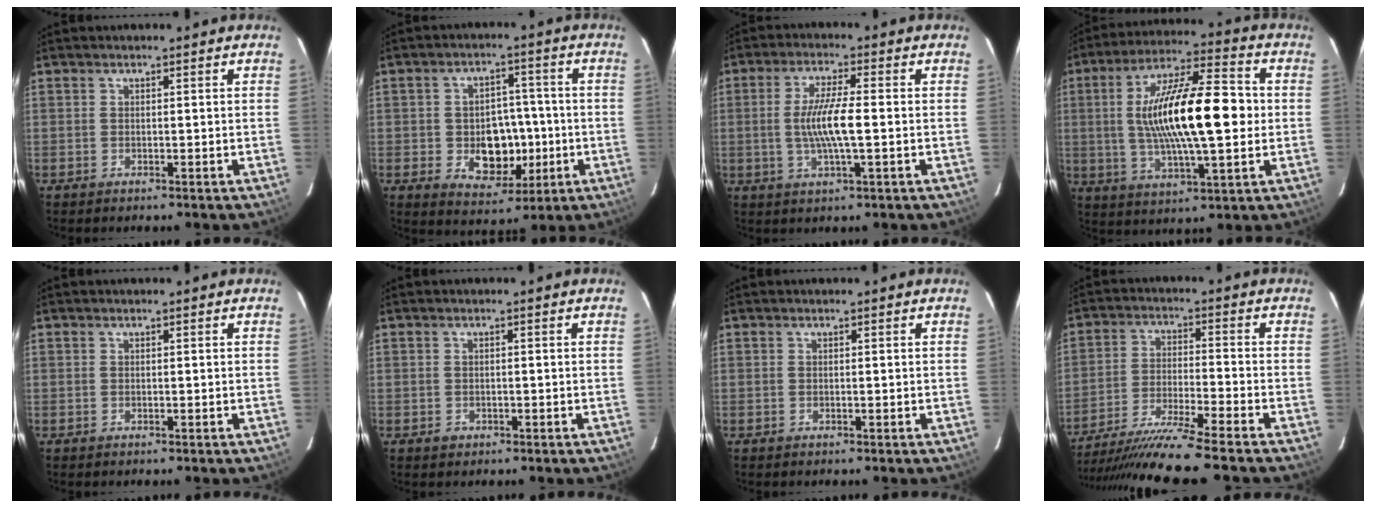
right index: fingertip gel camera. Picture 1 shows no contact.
{"total": 9.9, "force": [-2.1, 7.3, 6.4], "torque": [-0.120, 0.009, -0.013]}
{"total": 7.8, "force": [-0.7, 0.9, 7.7], "torque": [-0.146, -0.004, -0.013]}
{"total": 19.5, "force": [0.7, 5.0, 18.9], "torque": [-0.340, 0.013, 0.013]}
{"total": 0.0}
{"total": 1.4, "force": [-0.6, 1.2, 0.3], "torque": [-0.005, 0.001, -0.005]}
{"total": 0.0}
{"total": 15.3, "force": [-13.4, -2.1, 7.2], "torque": [-0.148, -0.030, -0.235]}